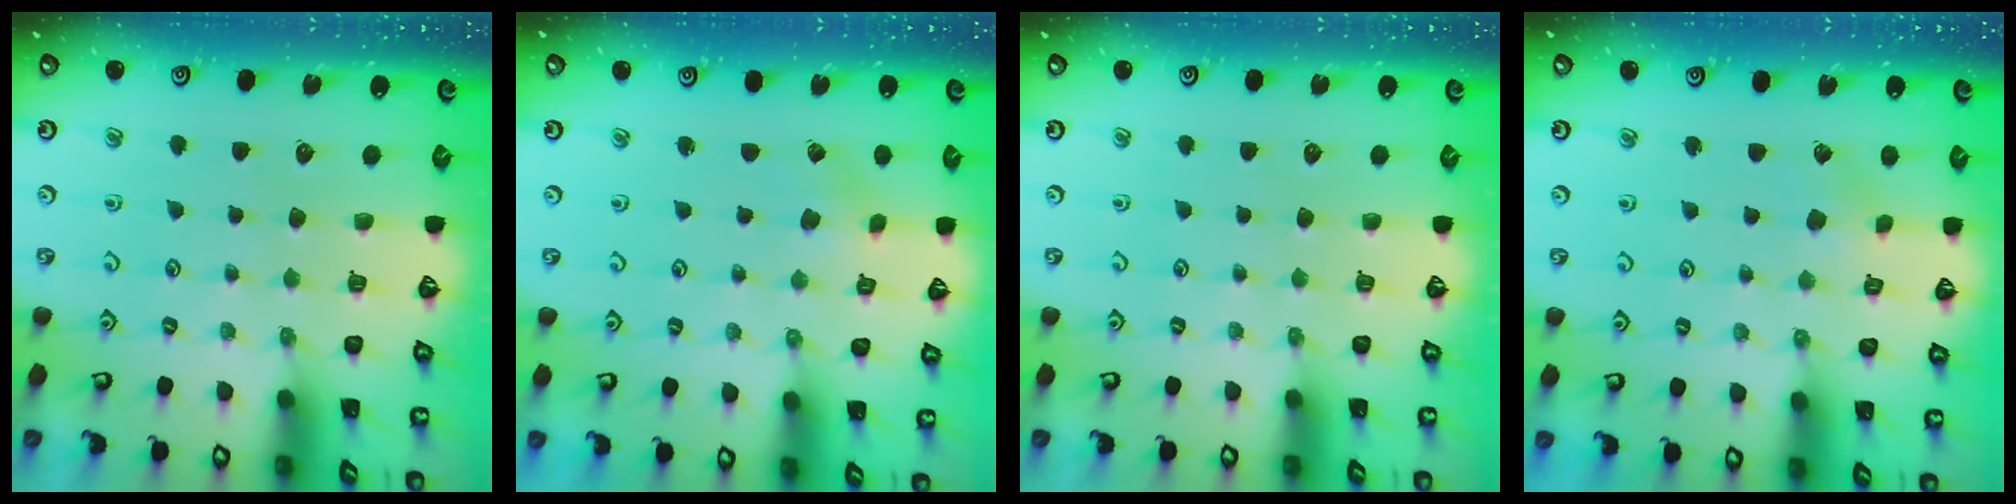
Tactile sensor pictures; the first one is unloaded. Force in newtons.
{"total": 1.2, "press": 1.2, "slide": 0.2}
{"total": 0.0}
{"total": 2.5, "press": 2.4, "slide": 0.8}